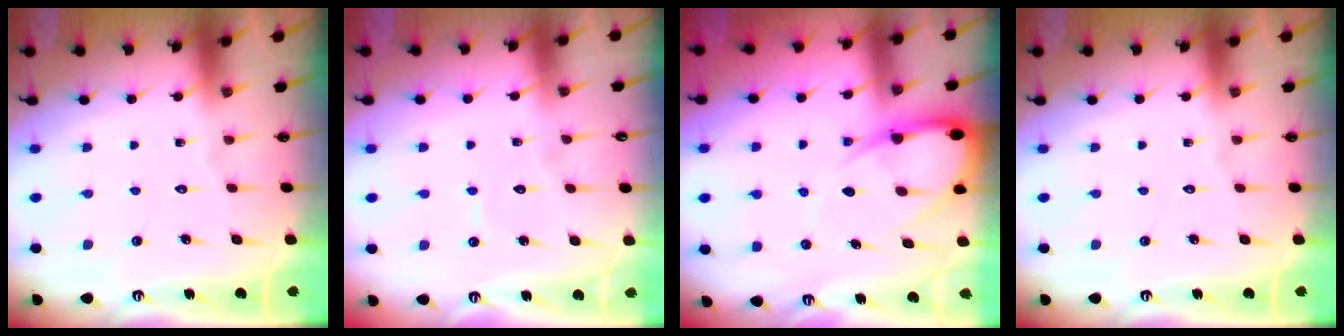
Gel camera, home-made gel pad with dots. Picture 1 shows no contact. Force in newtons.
{"total": 3.8, "press": 3.8, "slide": 0.2}
{"total": 9.7, "press": 9.6, "slide": 0.9}
{"total": 0.0}